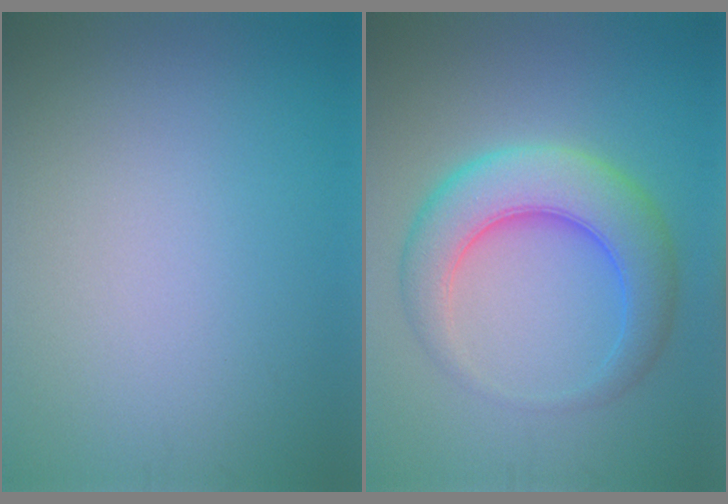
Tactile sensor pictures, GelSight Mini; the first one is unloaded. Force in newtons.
{"total": 7.0, "press": 7.0, "slide": 0.1}